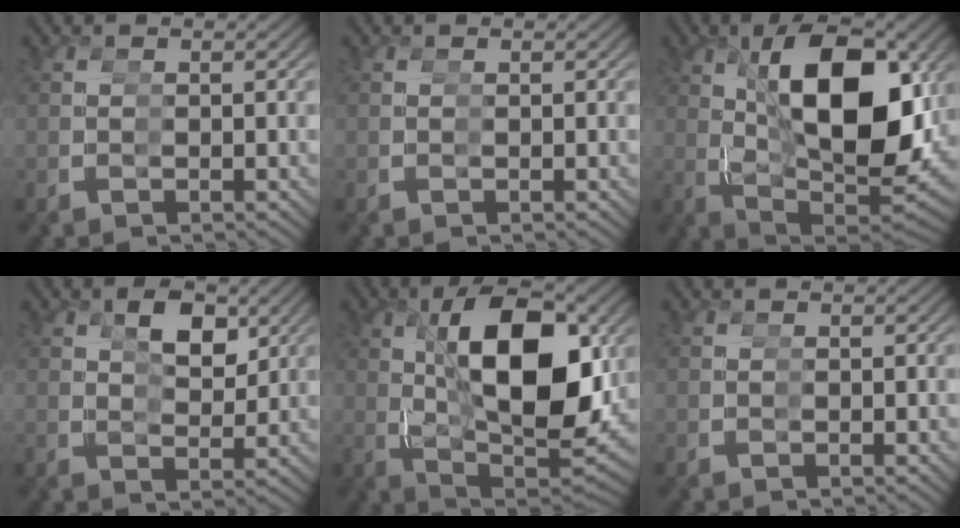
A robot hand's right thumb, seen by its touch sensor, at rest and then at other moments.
{"total": 0.0}
{"total": 15.4, "force": [1.4, 7.7, 13.2], "torque": [-0.224, -0.009, 0.044]}
{"total": 2.1, "force": [1.9, -0.8, 0.1], "torque": [0.021, 0.023, 0.028]}
{"total": 13.7, "force": [1.3, 6.5, 12.0], "torque": [-0.209, -0.004, 0.039]}
{"total": 0.0}